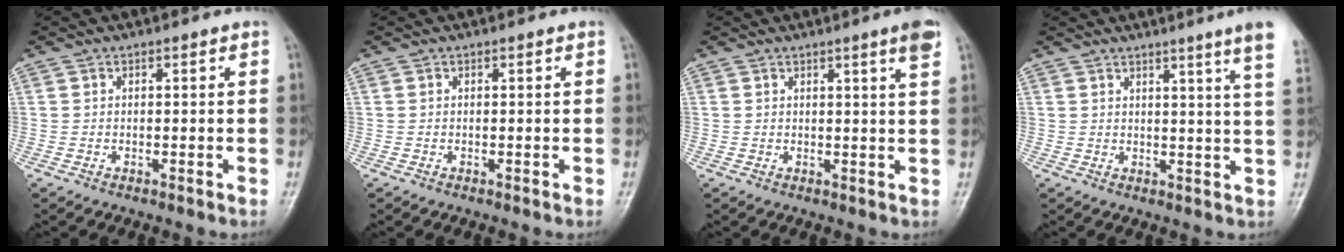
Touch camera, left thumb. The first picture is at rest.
{"total": 0.0}
{"total": 3.8, "force": [2.2, -0.2, 3.1], "torque": [-0.043, -0.014, 0.031]}
{"total": 9.3, "force": [6.4, -0.9, 6.7], "torque": [-0.081, -0.026, 0.061]}